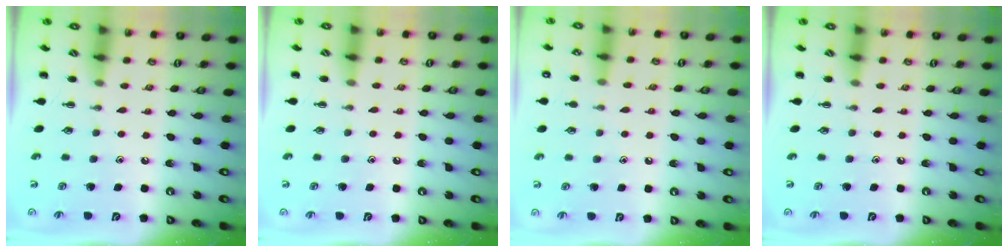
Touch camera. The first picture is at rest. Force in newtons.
{"total": 3.6, "press": 3.4, "slide": 1.1}
{"total": 7.1, "press": 6.8, "slide": 2.2}
{"total": 0.0}